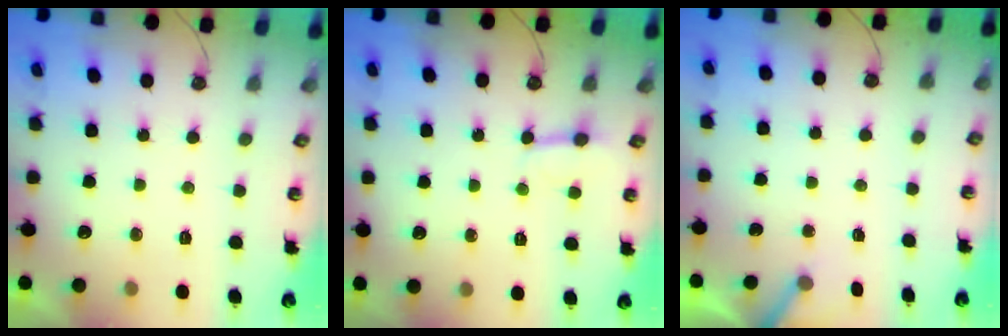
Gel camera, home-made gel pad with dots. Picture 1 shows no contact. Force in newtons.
{"total": 2.8, "press": 2.8, "slide": 0.2}
{"total": 3.0, "press": 3.0, "slide": 0.2}